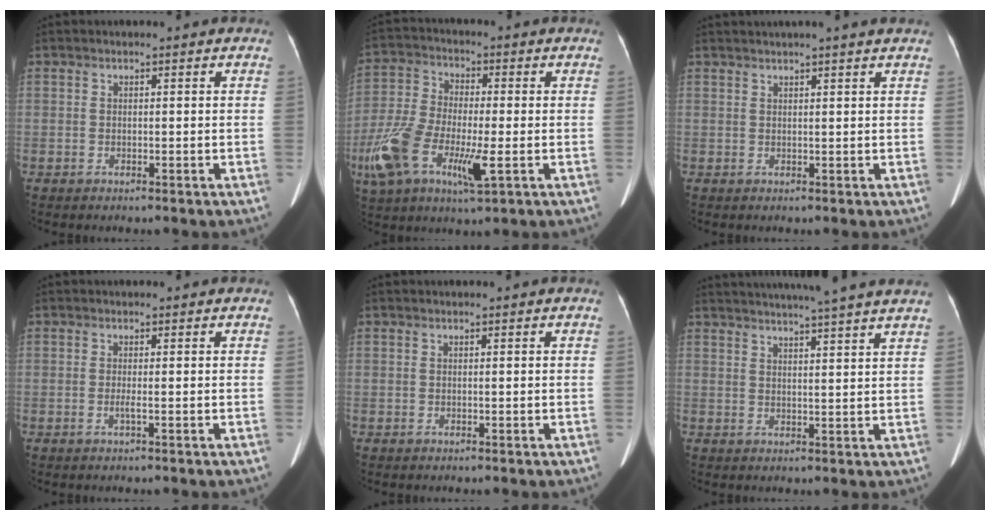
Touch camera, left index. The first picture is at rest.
{"total": 13.6, "force": [-4.2, 4.6, 12.0], "torque": [-0.265, -0.010, -0.076]}
{"total": 5.3, "force": [4.8, -0.3, 2.3], "torque": [-0.026, 0.032, 0.056]}
{"total": 0.8, "force": [-0.3, -0.1, 0.8], "torque": [-0.019, -0.001, -0.006]}
{"total": 0.0}
{"total": 15.8, "force": [14.0, -1.0, 7.1], "torque": [-0.120, 0.000, 0.177]}